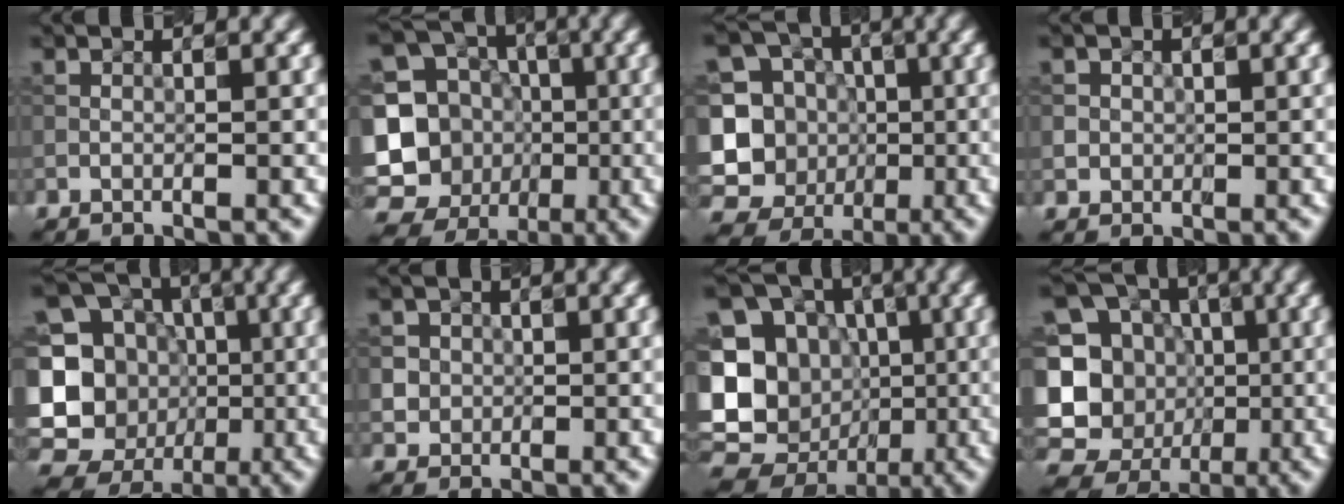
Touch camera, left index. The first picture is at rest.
{"total": 15.2, "force": [-1.4, 14.4, 4.5], "torque": [-0.122, -0.001, -0.024]}
{"total": 13.1, "force": [-0.5, 12.7, 3.3], "torque": [-0.116, 0.010, -0.009]}
{"total": 1.3, "force": [0.4, 1.2, -0.2], "torque": [0.024, 0.003, 0.002]}
{"total": 17.5, "force": [-1.0, 16.7, 5.3], "torque": [-0.134, 0.002, -0.032]}
{"total": 3.1, "force": [0.2, 3.0, 0.3], "torque": [0.024, 0.013, -0.012]}
{"total": 17.1, "force": [-2.3, 15.8, 6.4], "torque": [-0.169, 0.004, -0.046]}
{"total": 15.8, "force": [-0.5, 15.0, 4.9], "torque": [-0.143, 0.010, -0.011]}